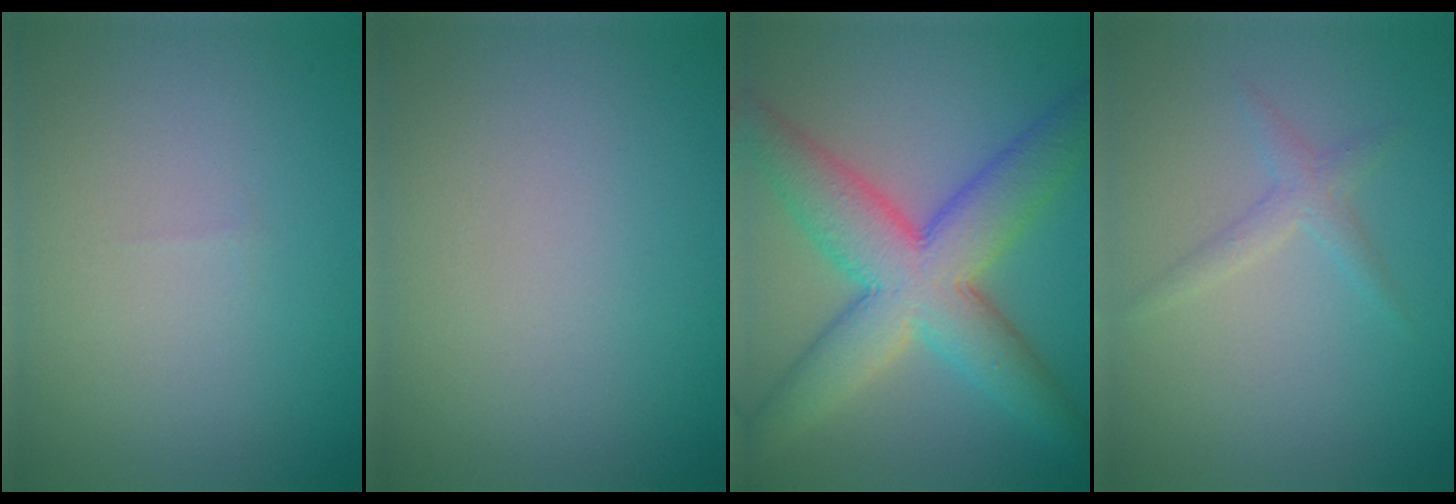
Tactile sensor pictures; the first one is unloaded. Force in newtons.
{"total": 0.0}
{"total": 9.1, "press": 9.1, "slide": 0.2}
{"total": 1.4, "press": 1.4, "slide": 0.1}